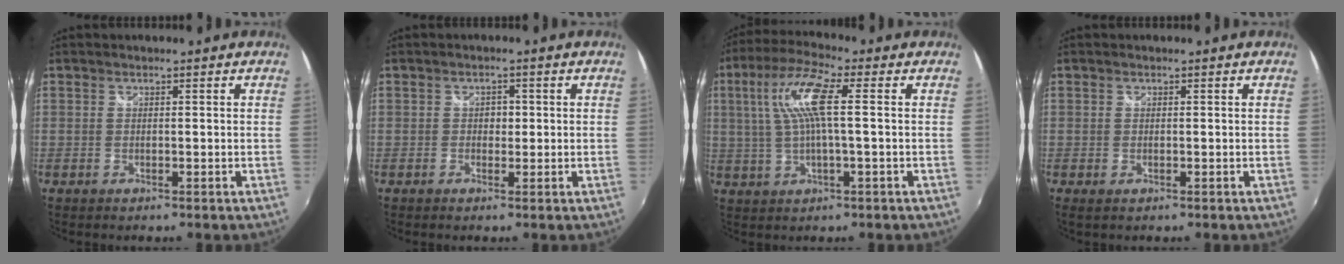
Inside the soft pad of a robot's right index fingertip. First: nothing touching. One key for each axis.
{"total": 1.7, "fx": -0.1, "fy": 1.5, "fz": 0.9, "tx": -0.010, "ty": 0.004, "tz": -0.004}
{"total": 10.2, "fx": 1.8, "fy": 1.7, "fz": 9.9, "tx": -0.188, "ty": 0.013, "tz": 0.038}
{"total": 0.9, "fx": -0.1, "fy": 0.6, "fz": 0.7, "tx": -0.015, "ty": -0.003, "tz": -0.002}